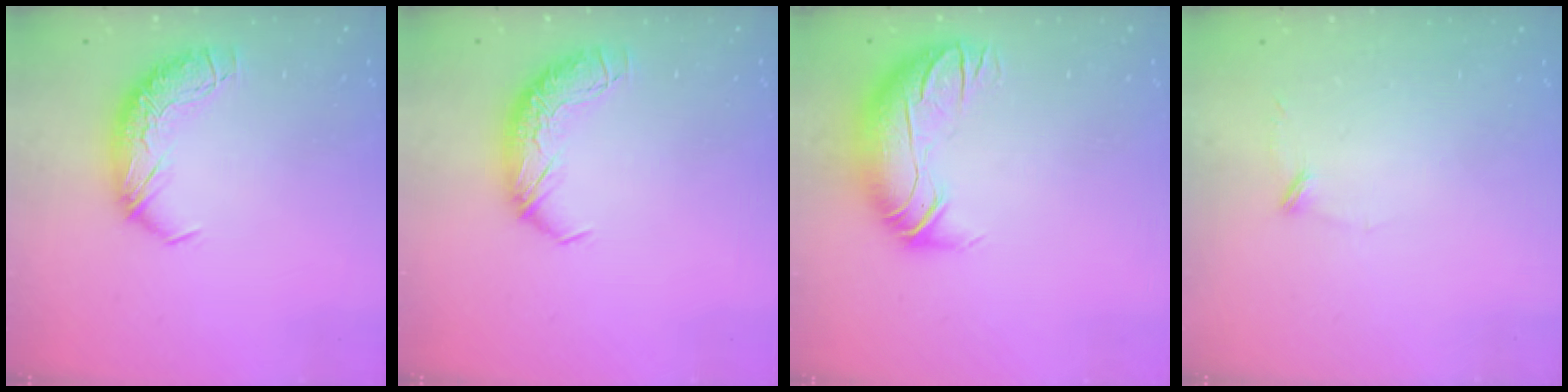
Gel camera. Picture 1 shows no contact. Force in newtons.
{"total": 0.0}
{"total": 3.0, "press": 0.4, "slide": 2.9}
{"total": 9.1, "press": 9.1, "slide": 0.4}